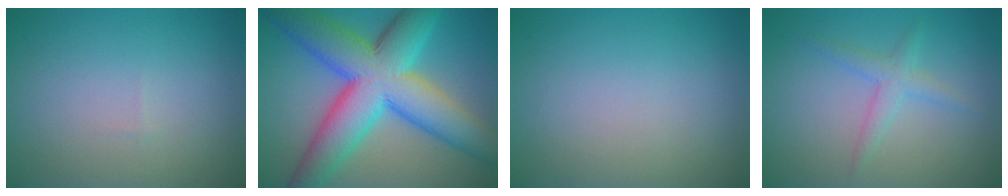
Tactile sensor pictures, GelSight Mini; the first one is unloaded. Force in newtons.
{"total": 13.5, "press": 13.5, "slide": 0.2}
{"total": 0.0}
{"total": 2.0, "press": 2.0, "slide": 0.1}